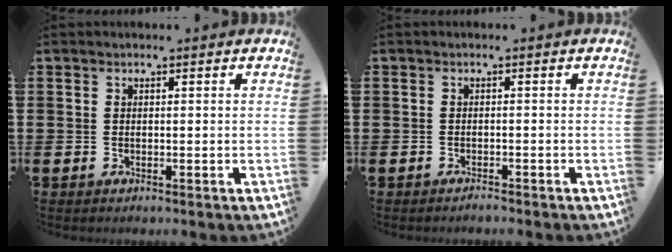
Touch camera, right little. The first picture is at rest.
{"total": 0.7, "force": [-0.7, 0.0, 0.2], "torque": [0.003, -0.007, -0.015]}